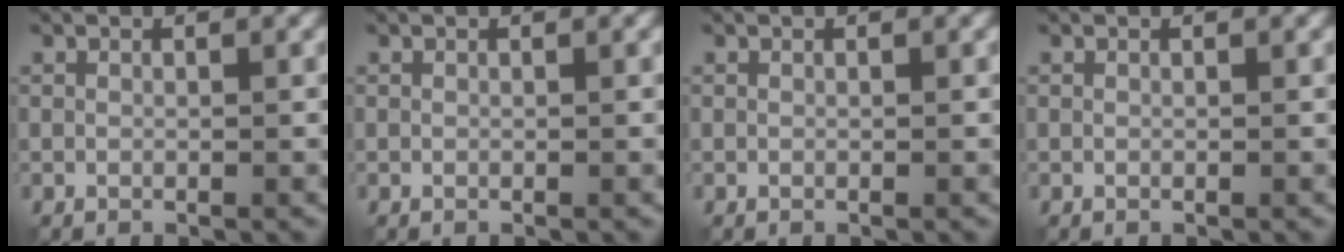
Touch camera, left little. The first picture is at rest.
{"total": 0.0}
{"total": 0.0}
{"total": 0.0}